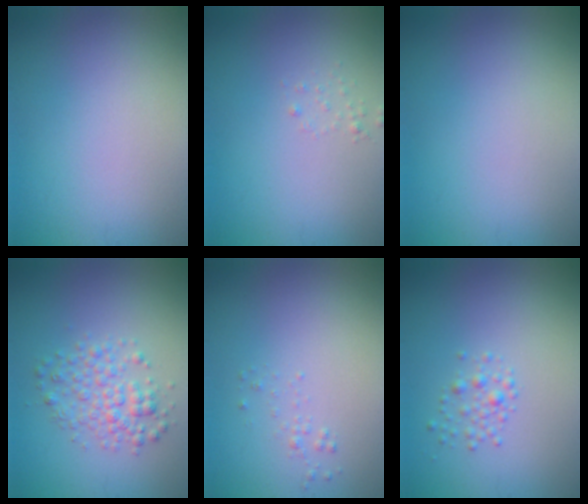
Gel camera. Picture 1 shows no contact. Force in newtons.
{"total": 0.6, "press": 0.6, "slide": 0.1}
{"total": 0.0}
{"total": 3.0, "press": 3.0, "slide": 0.1}
{"total": 0.6, "press": 0.6, "slide": 0.1}
{"total": 1.3, "press": 1.3, "slide": 0.0}